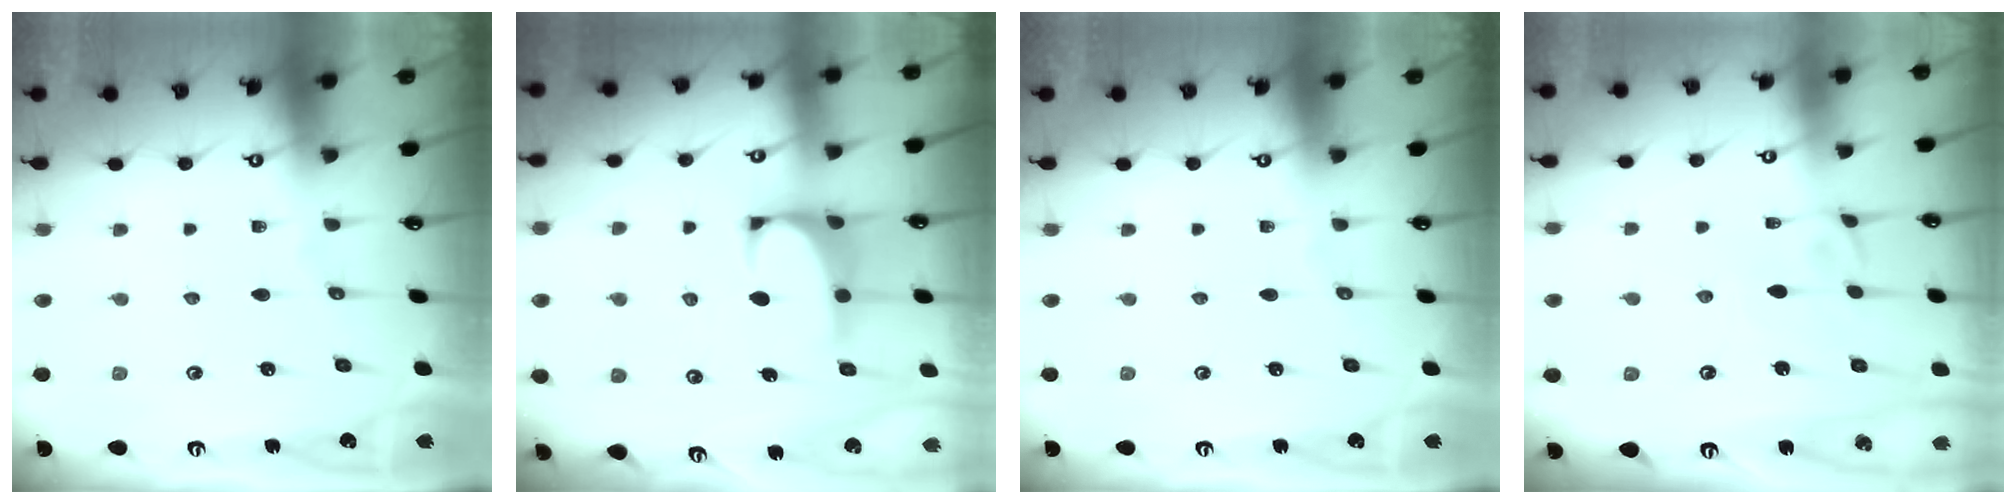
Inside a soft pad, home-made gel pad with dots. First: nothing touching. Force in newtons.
{"total": 1.5, "press": 1.4, "slide": 0.7}
{"total": 0.0}
{"total": 2.6, "press": 2.6, "slide": 0.3}